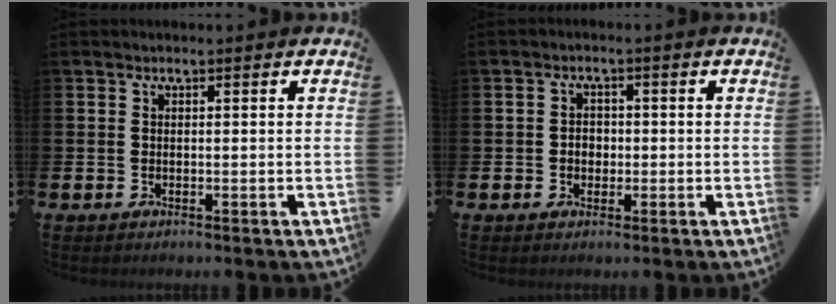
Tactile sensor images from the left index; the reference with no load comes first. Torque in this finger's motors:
{"motor_torque": [0.21, 0.17, 0.04, 0.03]}